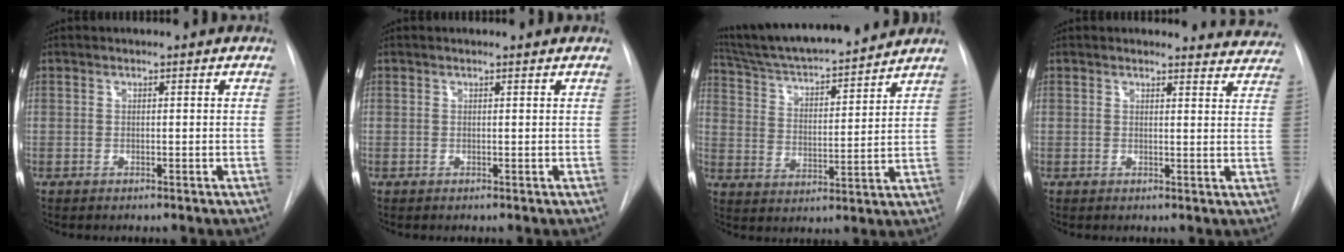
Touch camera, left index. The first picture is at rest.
{"total": 0.9, "force": [0.9, -0.1, 0.2], "torque": [-0.012, 0.003, 0.009]}
{"total": 19.6, "force": [17.8, 1.9, 8.2], "torque": [-0.142, 0.014, 0.281]}
{"total": 6.3, "force": [6.2, 1.1, -0.1], "torque": [0.022, -0.032, 0.040]}